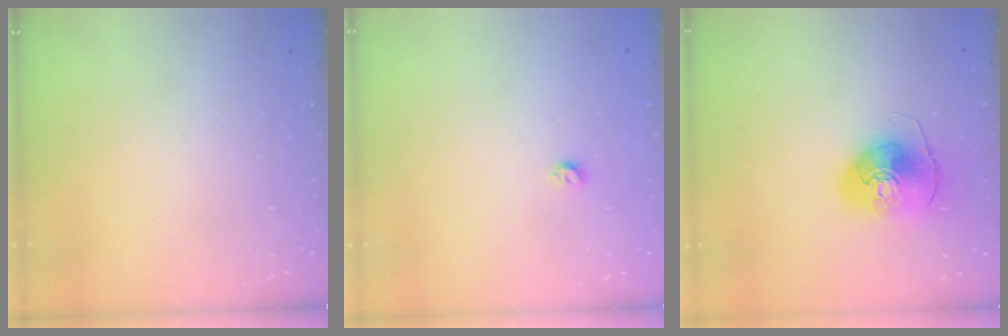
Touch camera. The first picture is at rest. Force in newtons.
{"total": 3.7, "press": 3.6, "slide": 0.7}
{"total": 10.3, "press": 10.2, "slide": 1.5}